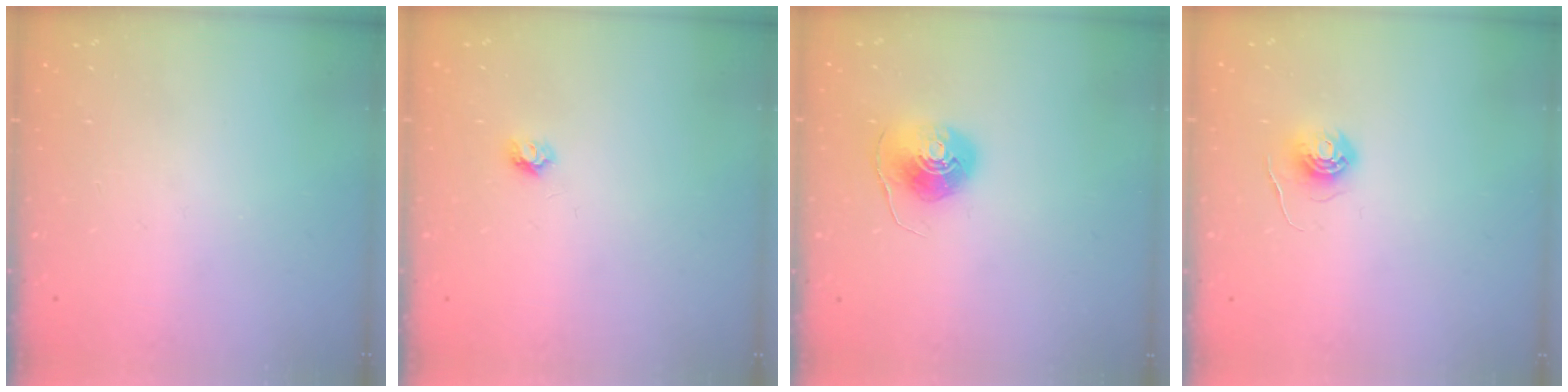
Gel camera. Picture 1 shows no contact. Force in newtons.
{"total": 4.2, "press": 4.2, "slide": 0.4}
{"total": 8.5, "press": 8.4, "slide": 0.3}
{"total": 5.8, "press": 5.8, "slide": 0.3}